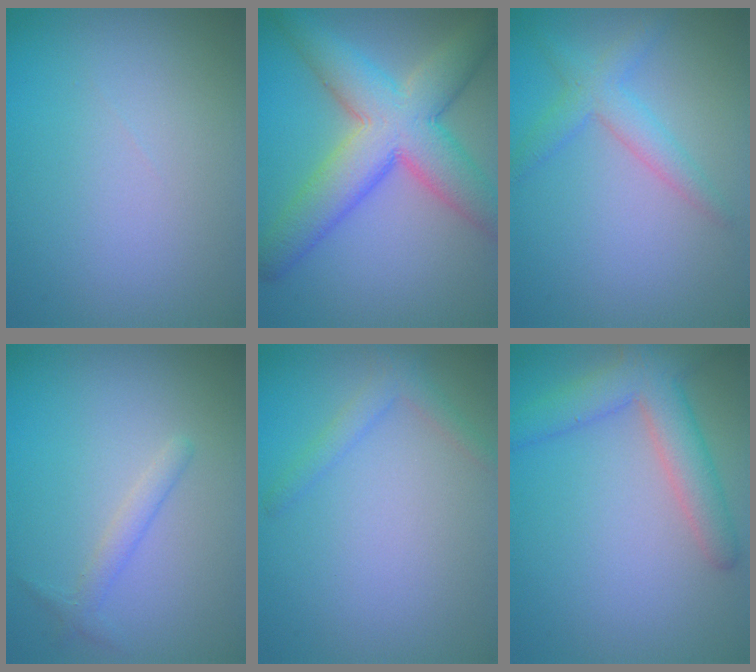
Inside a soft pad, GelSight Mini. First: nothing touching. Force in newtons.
{"total": 9.1, "press": 9.1, "slide": 0.3}
{"total": 2.6, "press": 2.6, "slide": 0.1}
{"total": 1.4, "press": 1.4, "slide": 0.0}
{"total": 1.6, "press": 1.6, "slide": 0.1}
{"total": 5.0, "press": 5.0, "slide": 0.3}